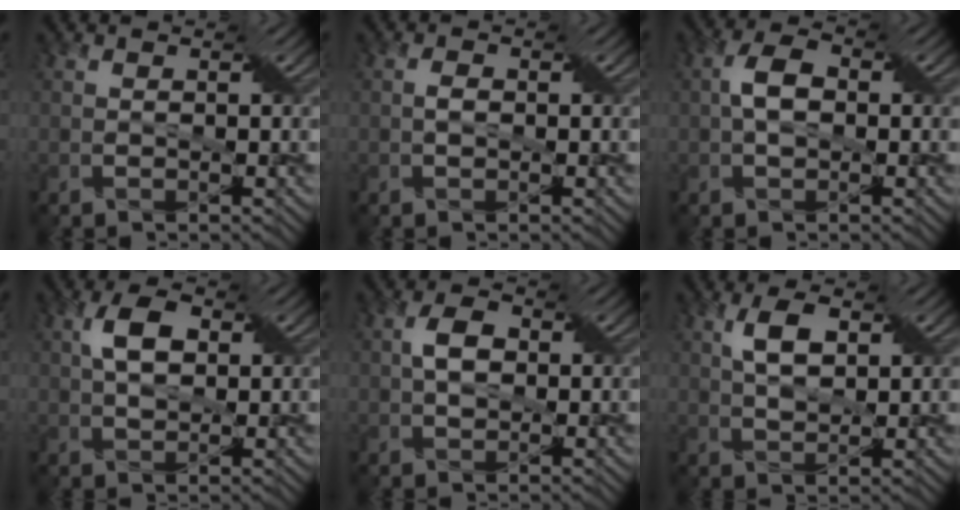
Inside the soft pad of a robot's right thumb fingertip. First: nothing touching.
{"total": 1.1, "force": [-0.1, 0.7, 0.9], "torque": [-0.015, 0.002, -0.003]}
{"total": 4.2, "force": [0.1, 2.5, 3.3], "torque": [-0.067, 0.008, -0.003]}
{"total": 4.9, "force": [1.4, 2.6, 3.9], "torque": [-0.076, 0.011, 0.022]}
{"total": 3.6, "force": [0.4, 2.3, 2.7], "torque": [-0.054, 0.004, 0.004]}
{"total": 4.2, "force": [1.8, 1.7, 3.3], "torque": [-0.066, 0.007, 0.034]}